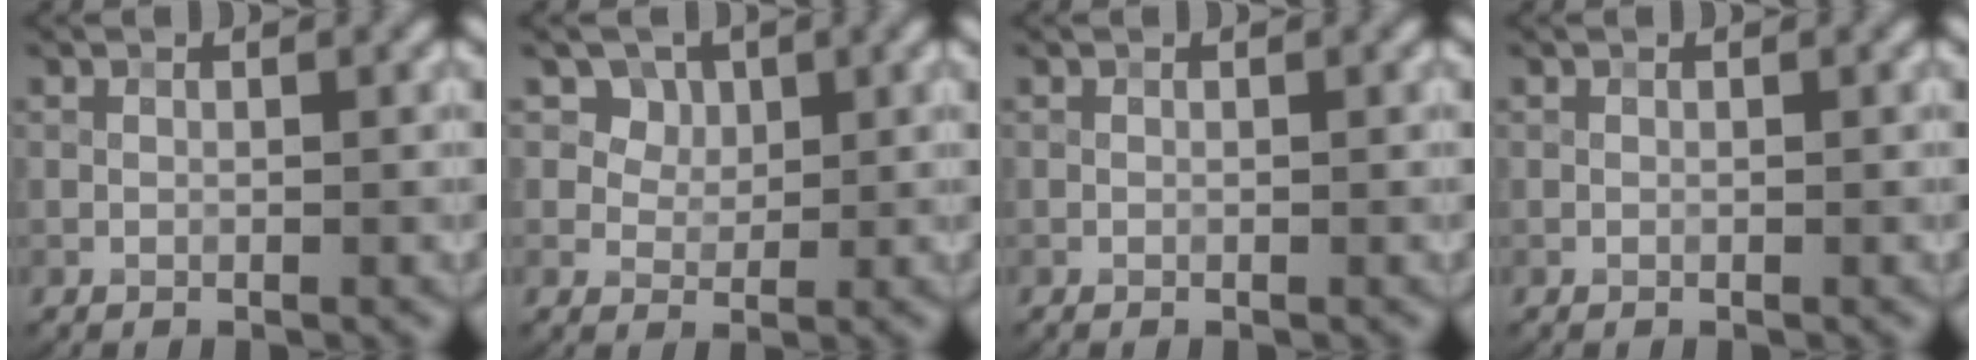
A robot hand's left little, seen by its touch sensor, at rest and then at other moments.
{"total": 3.9, "force": [2.3, 2.9, 1.5], "torque": [-0.039, -0.015, 0.045]}
{"total": 0.0}
{"total": 0.0}